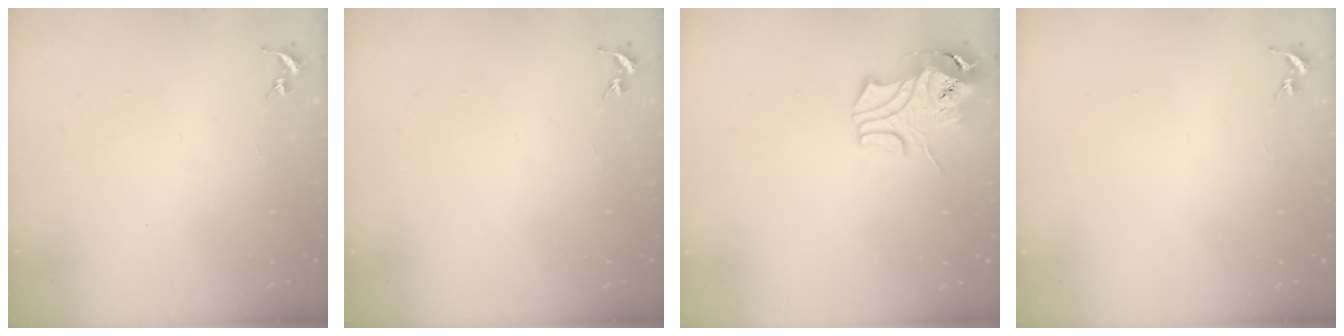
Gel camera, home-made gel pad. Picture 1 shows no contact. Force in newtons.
{"total": 0.0}
{"total": 9.8, "press": 9.7, "slide": 1.6}
{"total": 0.0}